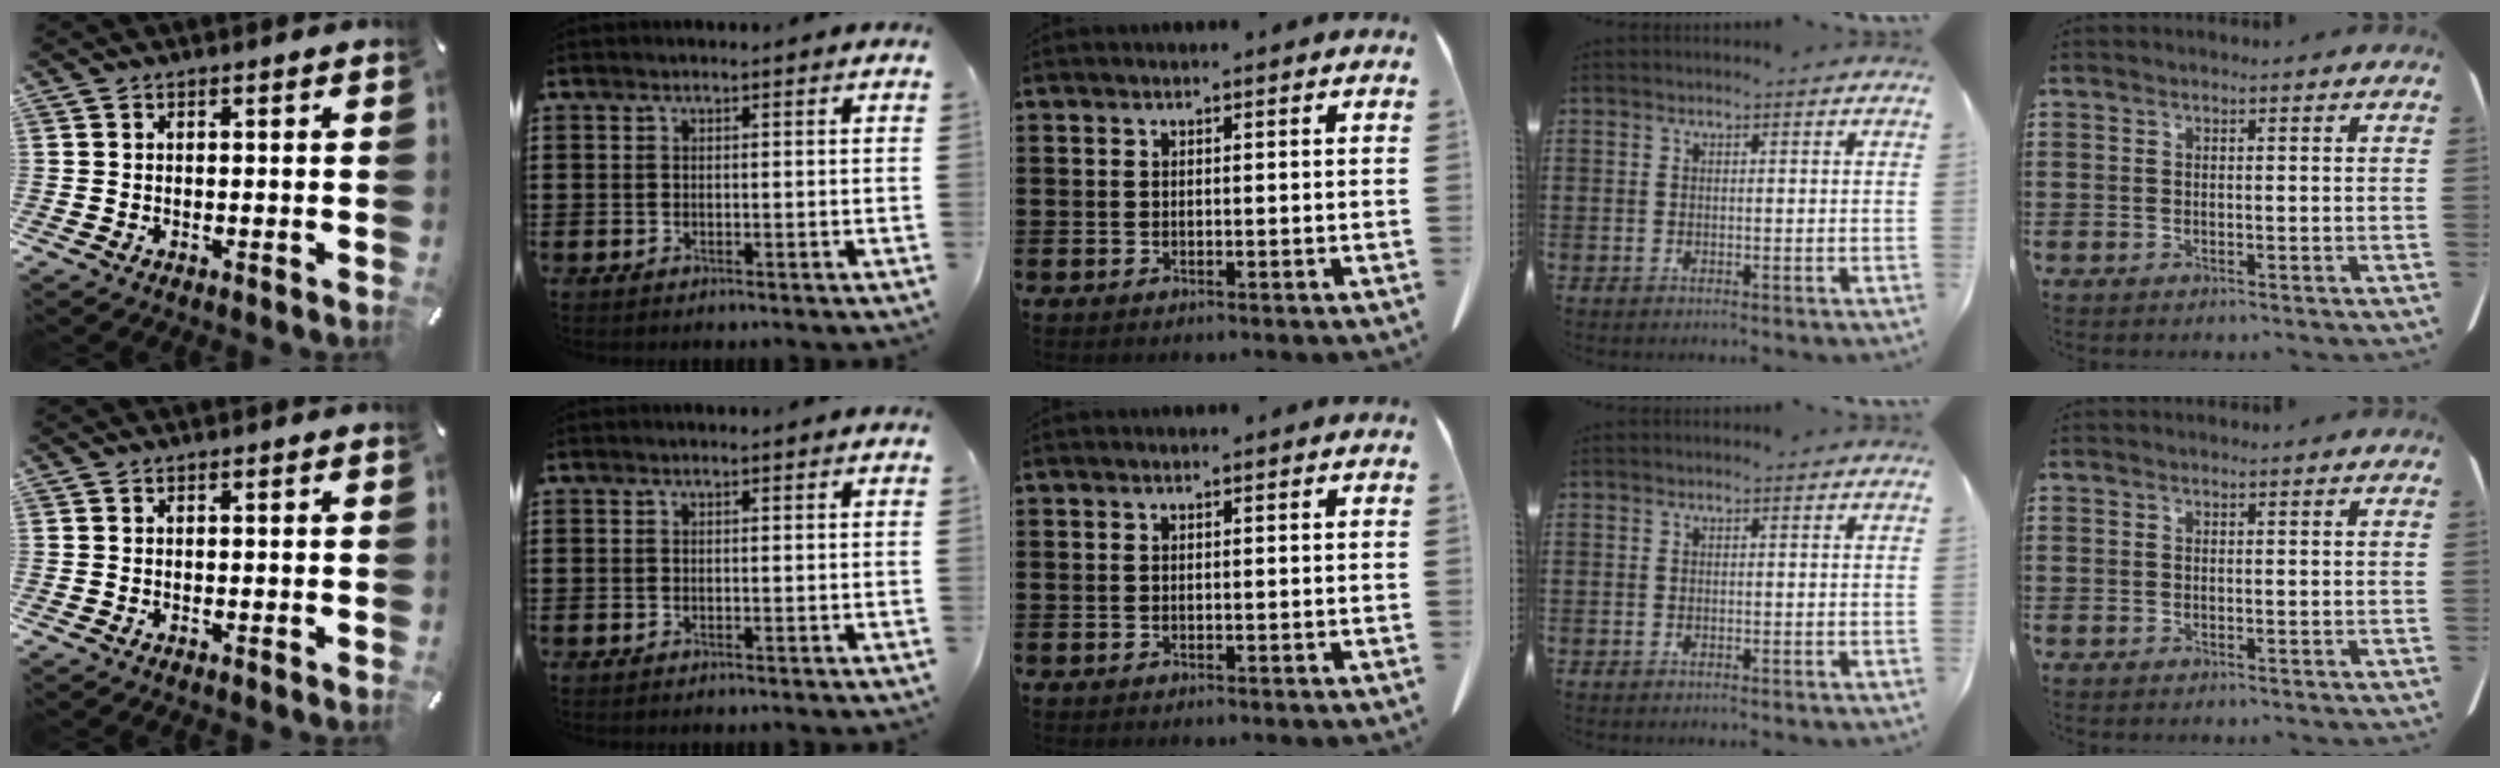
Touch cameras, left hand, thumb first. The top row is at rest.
{}